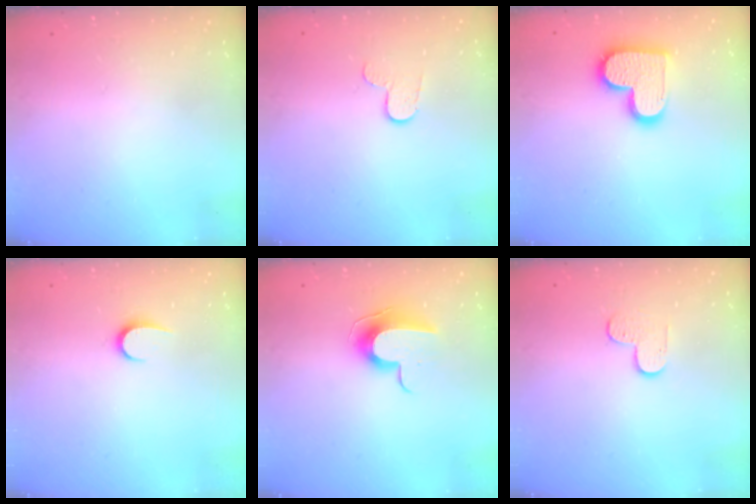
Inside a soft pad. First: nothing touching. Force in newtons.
{"total": 5.7, "press": 5.7, "slide": 0.5}
{"total": 13.8, "press": 13.8, "slide": 0.6}
{"total": 5.7, "press": 5.7, "slide": 0.6}
{"total": 9.5, "press": 9.5, "slide": 0.4}
{"total": 3.8, "press": 3.8, "slide": 0.4}